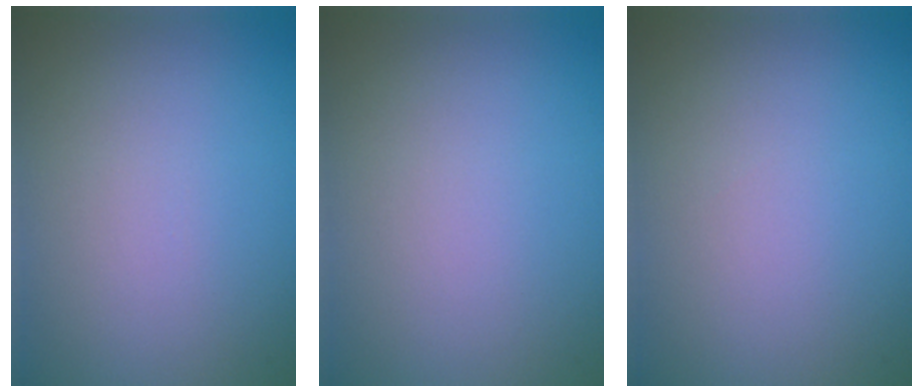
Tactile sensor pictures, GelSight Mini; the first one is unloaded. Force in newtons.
{"total": 0.0}
{"total": 0.0}